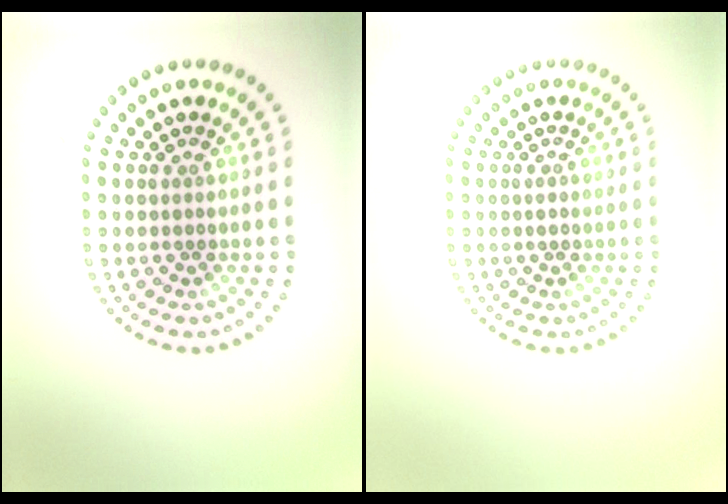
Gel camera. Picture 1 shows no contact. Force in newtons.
{"total": 0.7, "press": 0.7, "slide": 0.1}